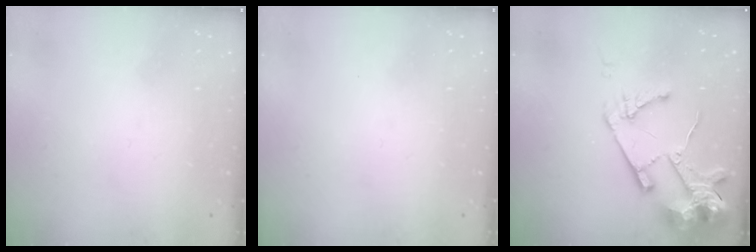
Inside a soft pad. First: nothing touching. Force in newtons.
{"total": 0.0}
{"total": 17.0, "press": 16.9, "slide": 1.9}